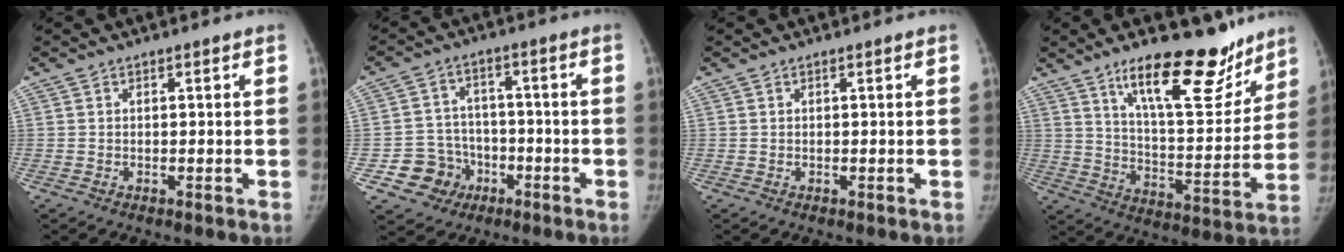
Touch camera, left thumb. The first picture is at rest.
{"total": 8.5, "force": [-3.6, 7.6, 1.5], "torque": [0.010, 0.027, -0.053]}
{"total": 0.0}
{"total": 20.2, "force": [13.8, 7.0, 12.9], "torque": [-0.140, -0.089, 0.219]}